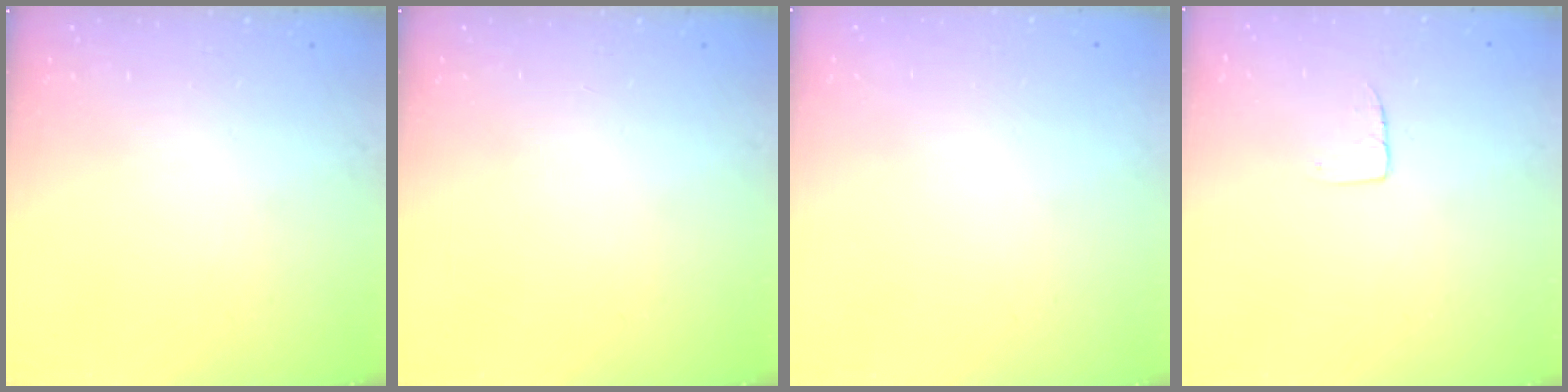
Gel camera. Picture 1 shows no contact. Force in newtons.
{"total": 0.0}
{"total": 0.0}
{"total": 3.8, "press": 3.8, "slide": 0.2}